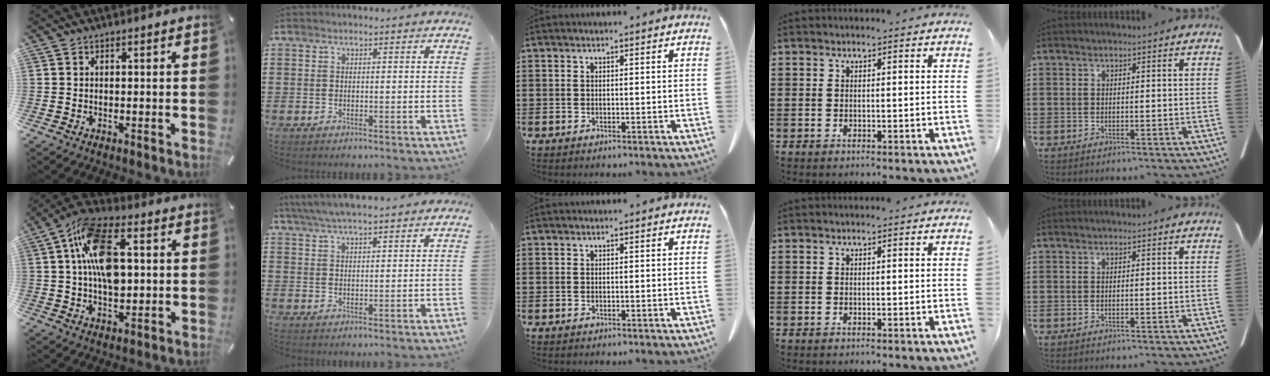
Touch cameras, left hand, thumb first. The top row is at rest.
{"thumb": {"total": 15.3, "force": [2.0, 9.1, 12.1], "torque": [-0.224, 0.007, 0.033]}, "index": {"total": 4.6, "force": [4.1, 0.3, 2.0], "torque": [-0.049, -0.006, 0.074]}}